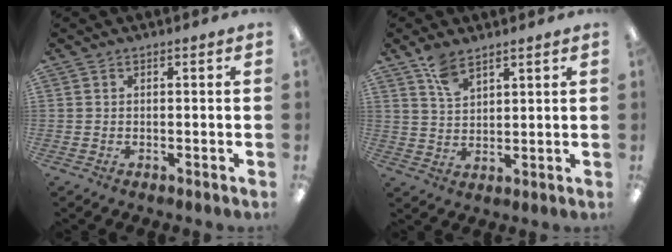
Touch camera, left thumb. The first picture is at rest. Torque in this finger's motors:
{"motor_torque": [0.61, 0.12, 0.40, -0.48, 0.01]}